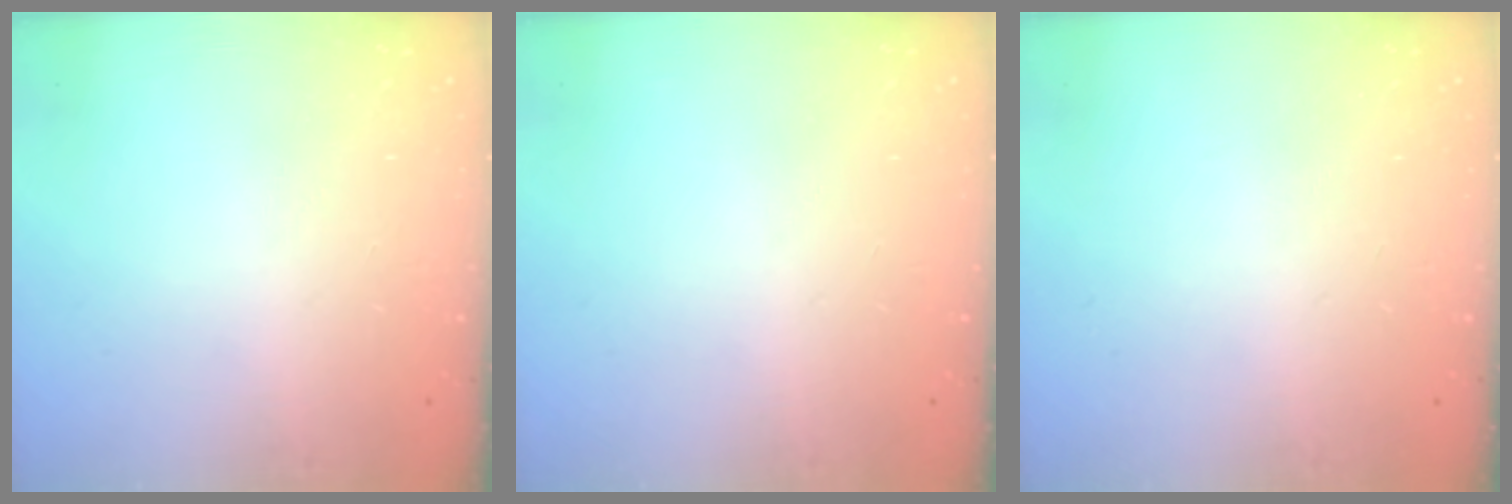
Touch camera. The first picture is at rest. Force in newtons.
{"total": 0.0}
{"total": 0.0}